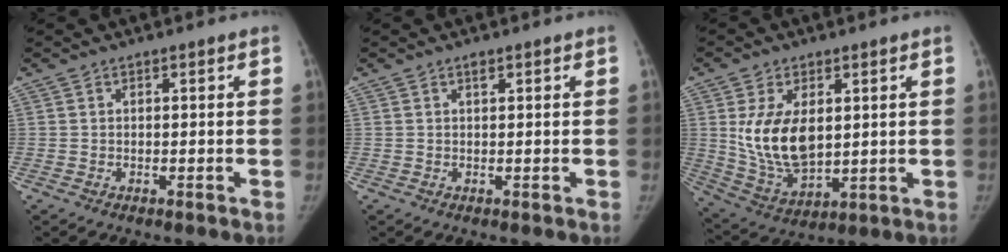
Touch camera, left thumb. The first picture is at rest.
{"total": 0.9, "force": [0.5, 0.4, 0.6], "torque": [-0.007, -0.002, 0.008]}
{"total": 13.1, "force": [2.2, 7.6, 10.4], "torque": [-0.175, -0.018, 0.058]}